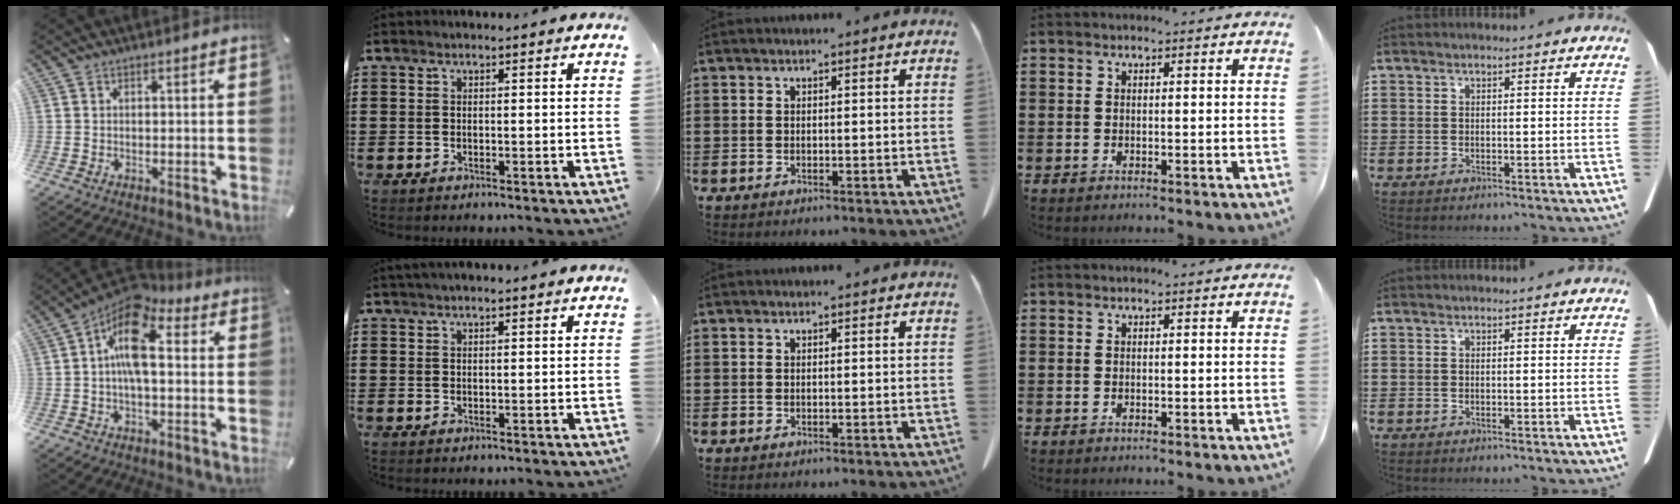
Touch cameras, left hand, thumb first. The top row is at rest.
{"thumb": {"total": 12.8, "force": [2.5, 6.2, 10.9], "torque": [-0.202, -0.022, 0.041]}, "index": {"total": 1.4, "force": [1.1, 0.1, 0.8], "torque": [-0.016, 0.002, 0.019]}}